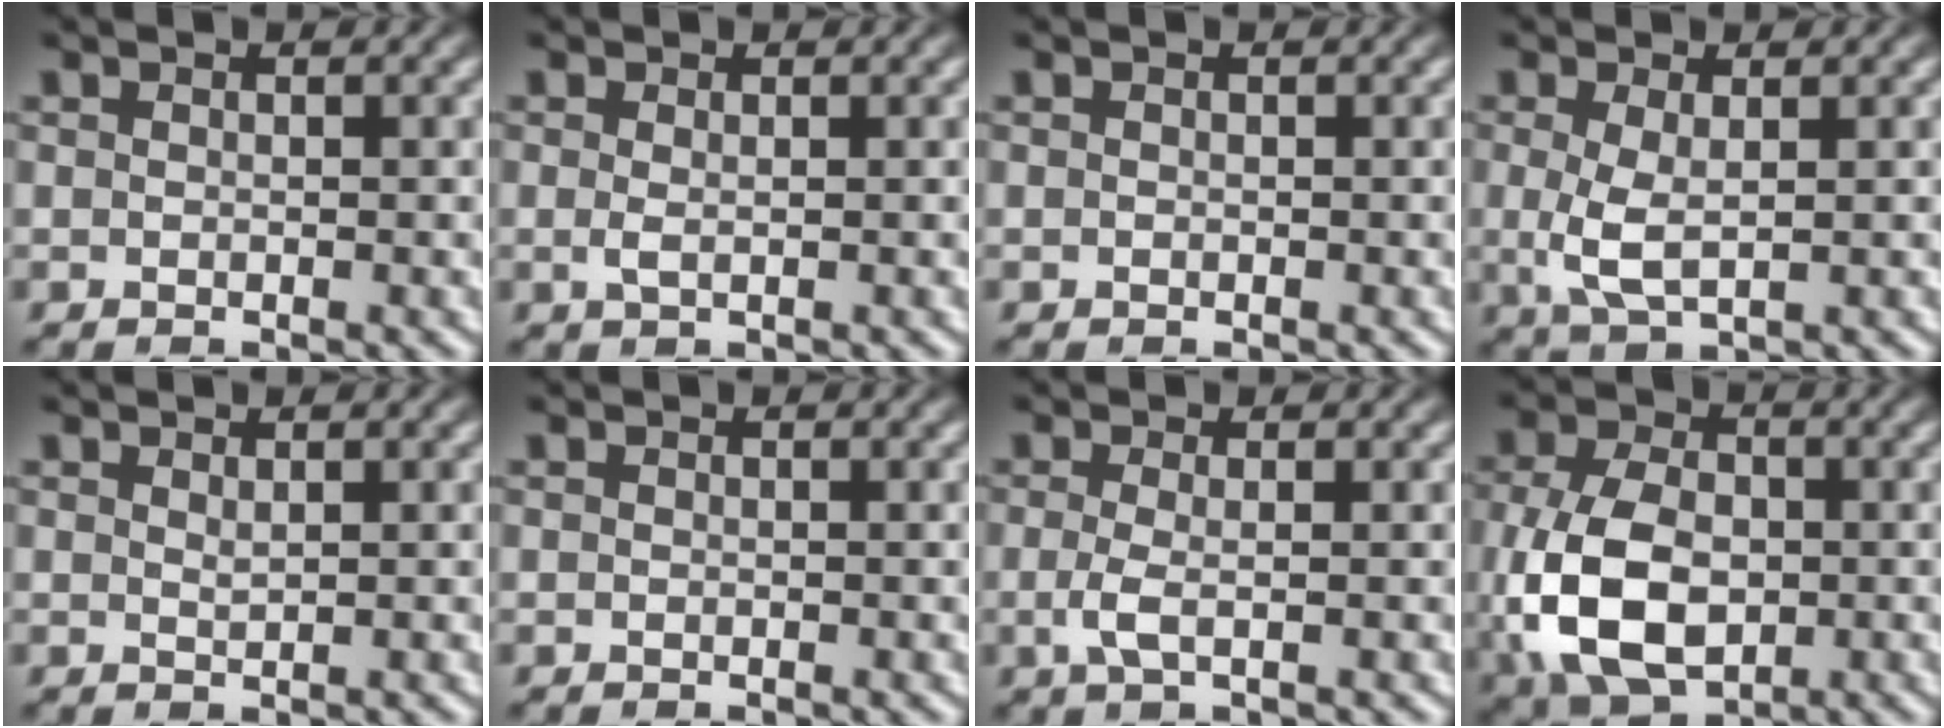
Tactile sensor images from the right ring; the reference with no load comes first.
{"total": 0.6, "force": [-0.1, -0.2, 0.5], "torque": [-0.023, -0.018, 0.005]}
{"total": 0.0}
{"total": 3.0, "force": [-0.2, 1.5, 2.6], "torque": [-0.076, -0.022, 0.011]}
{"total": 0.7, "force": [0.6, -0.4, -0.1], "torque": [-0.002, -0.008, 0.014]}
{"total": 0.0}
{"total": 1.5, "force": [-0.5, 0.2, 1.4], "torque": [-0.045, -0.017, -0.003]}
{"total": 8.9, "force": [-1.3, 6.4, 6.0], "torque": [-0.152, -0.036, 0.002]}